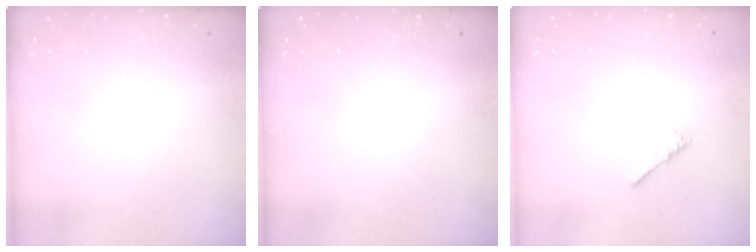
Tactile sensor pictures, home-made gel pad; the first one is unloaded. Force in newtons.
{"total": 0.0}
{"total": 0.0}